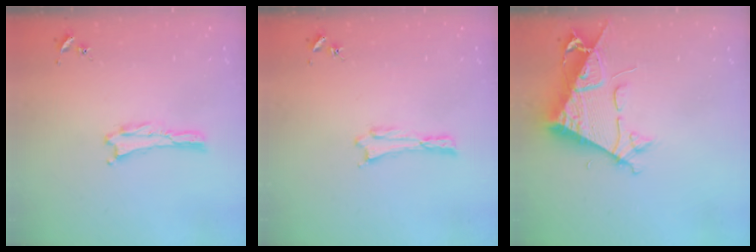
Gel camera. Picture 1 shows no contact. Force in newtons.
{"total": 0.0}
{"total": 8.8, "press": 8.8, "slide": 1.1}